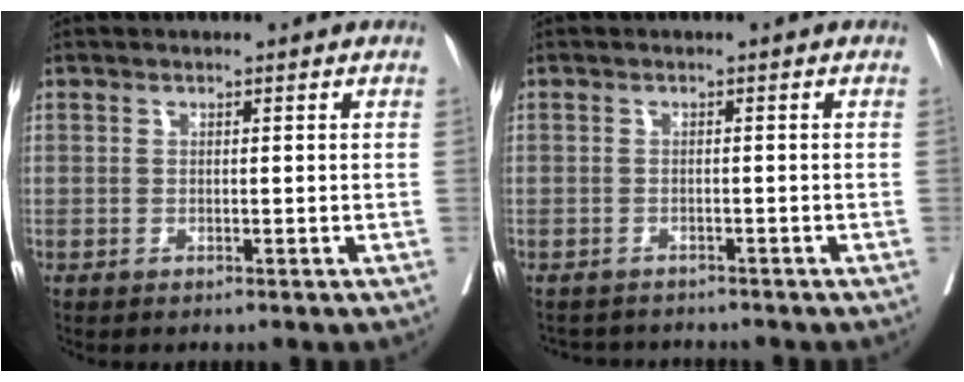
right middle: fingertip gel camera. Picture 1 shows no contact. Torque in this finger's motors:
{"motor_torque": [-0.60, -0.05, -0.01, -0.04]}